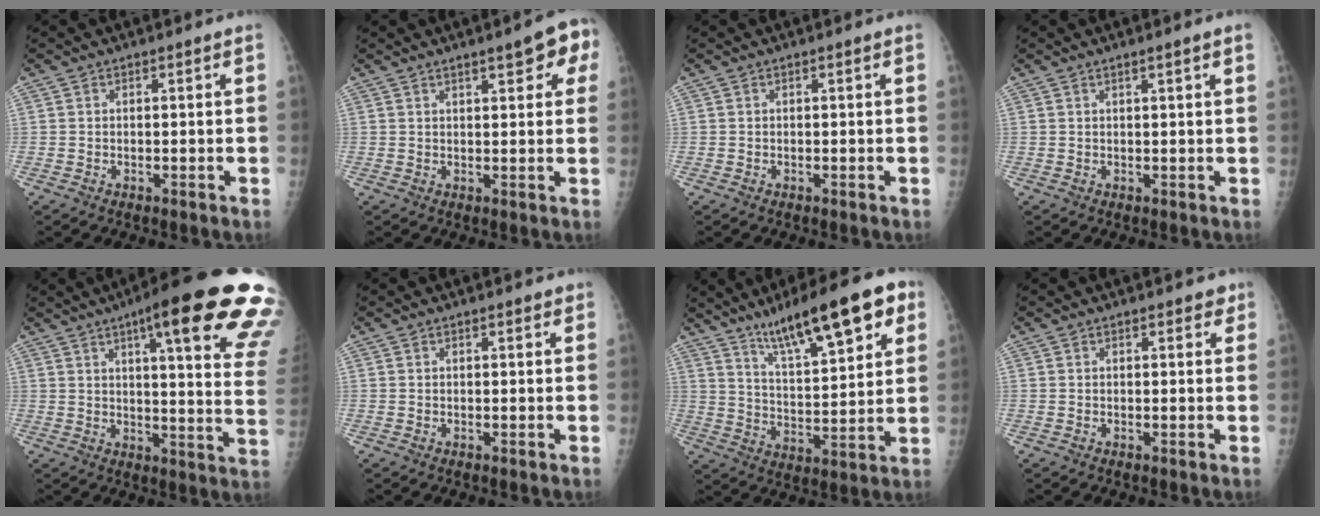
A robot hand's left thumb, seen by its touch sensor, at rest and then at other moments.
{"total": 6.7, "force": [3.3, 2.0, 5.5], "torque": [-0.051, -0.003, 0.038]}
{"total": 0.0}
{"total": 2.0, "force": [1.2, -0.2, 1.6], "torque": [-0.029, -0.001, 0.020]}
{"total": 26.5, "force": [14.9, 4.6, 21.3], "torque": [-0.227, -0.036, 0.186]}
{"total": 1.2, "force": [0.9, 0.4, 0.7], "torque": [-0.007, -0.002, 0.010]}
{"total": 19.3, "force": [11.3, 5.1, 14.8], "torque": [-0.199, -0.033, 0.184]}
{"total": 1.9, "force": [1.4, 1.0, 0.9], "torque": [0.006, -0.004, 0.011]}